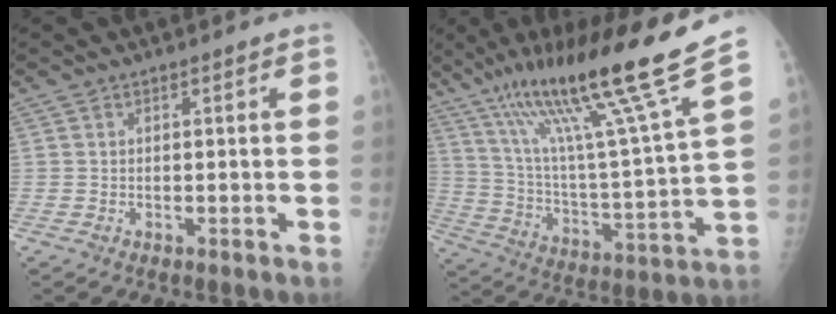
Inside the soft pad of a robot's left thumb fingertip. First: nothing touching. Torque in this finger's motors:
{"motor_torque": [0.57, 0.31, 1.46, -1.31, 0.50]}